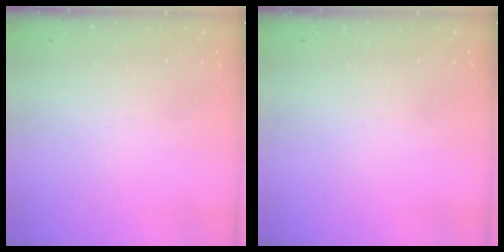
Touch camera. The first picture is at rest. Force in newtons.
{"total": 0.0}